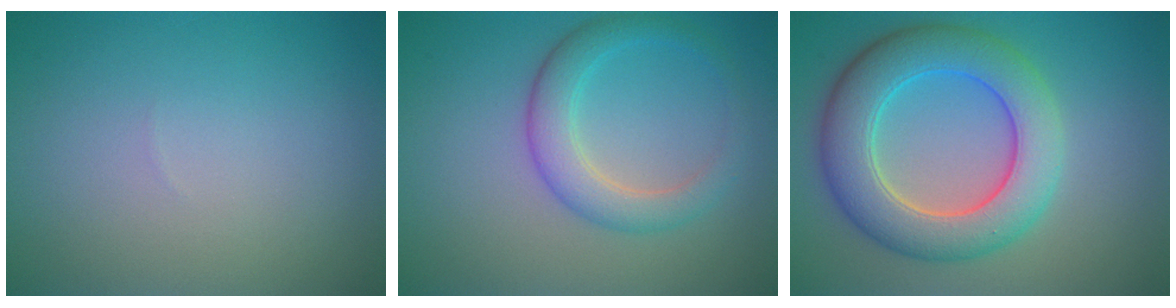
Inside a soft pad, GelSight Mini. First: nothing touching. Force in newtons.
{"total": 3.6, "press": 3.6, "slide": 0.1}
{"total": 8.0, "press": 8.0, "slide": 0.2}